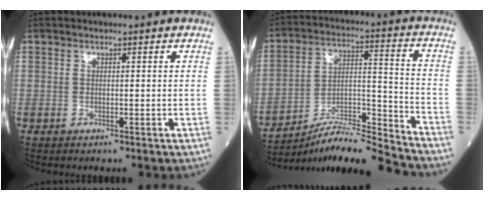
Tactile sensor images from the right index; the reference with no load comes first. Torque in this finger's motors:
{"motor_torque": [1.07, -1.07, 0.25, 0.07]}